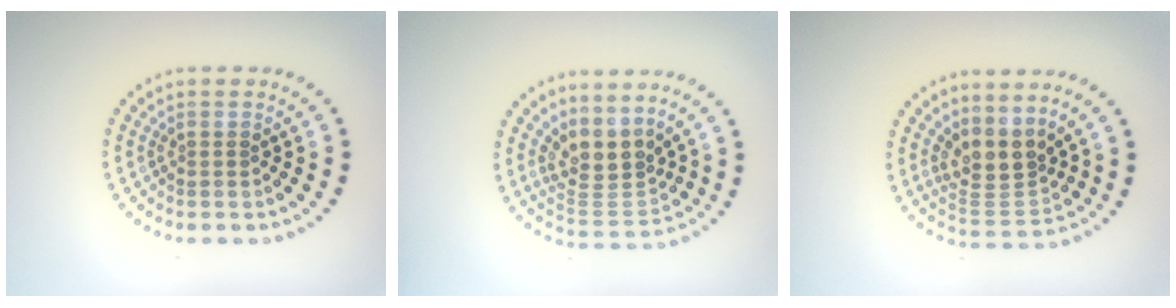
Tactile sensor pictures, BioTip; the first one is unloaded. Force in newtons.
{"total": 3.9, "press": 3.0, "slide": 2.4}
{"total": 3.5, "press": 2.6, "slide": 2.4}